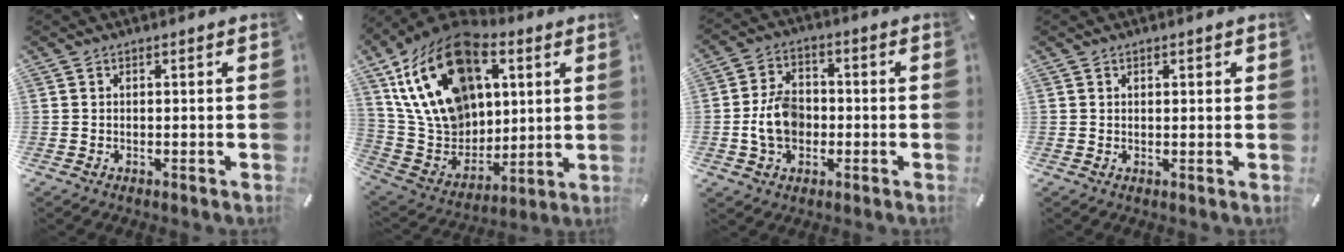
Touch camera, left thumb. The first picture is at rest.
{"total": 24.6, "force": [9.8, 17.6, 14.1], "torque": [-0.277, -0.041, 0.183]}
{"total": 8.8, "force": [-1.5, 6.8, 5.5], "torque": [-0.115, 0.012, -0.028]}
{"total": 0.8, "force": [0.4, 0.6, 0.4], "torque": [-0.008, 0.003, 0.007]}